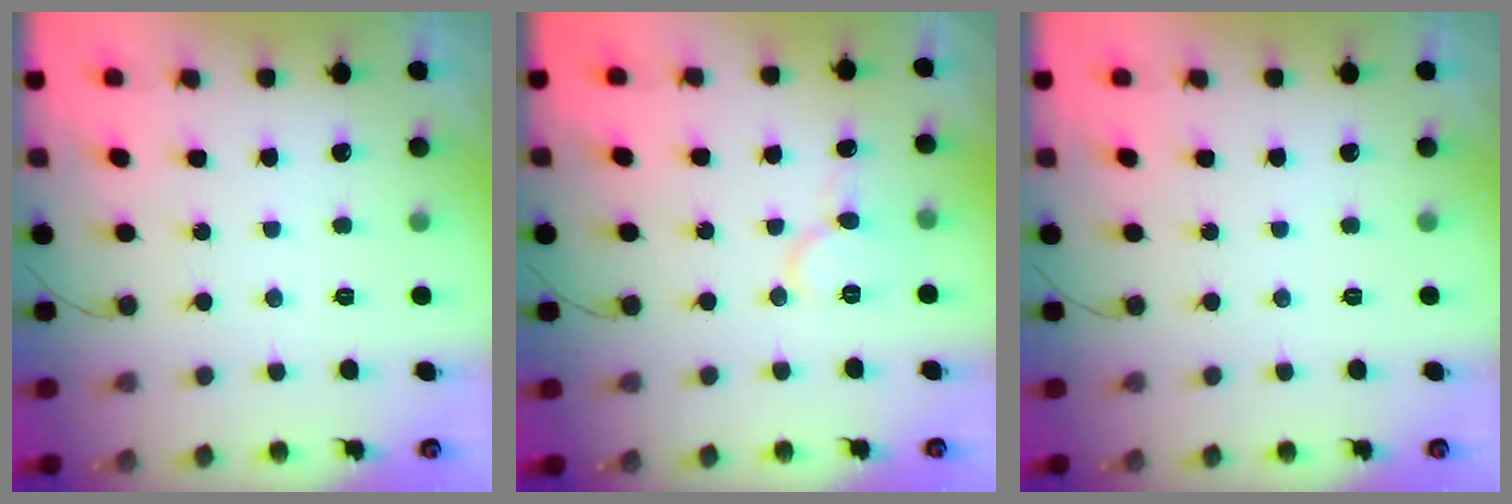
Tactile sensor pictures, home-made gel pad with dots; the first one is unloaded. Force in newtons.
{"total": 7.3, "press": 7.2, "slide": 0.7}
{"total": 0.0}